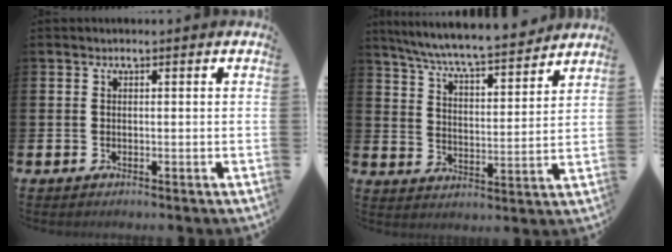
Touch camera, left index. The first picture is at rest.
{"total": 7.4, "force": [7.1, 0.1, 2.1], "torque": [-0.069, -0.056, 0.122]}